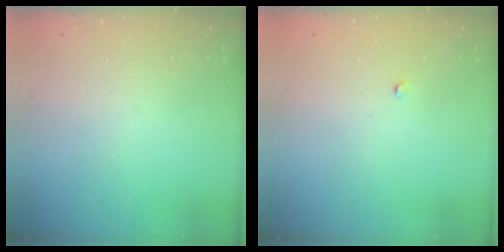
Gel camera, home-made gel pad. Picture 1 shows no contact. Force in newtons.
{"total": 2.4, "press": 2.4, "slide": 0.3}